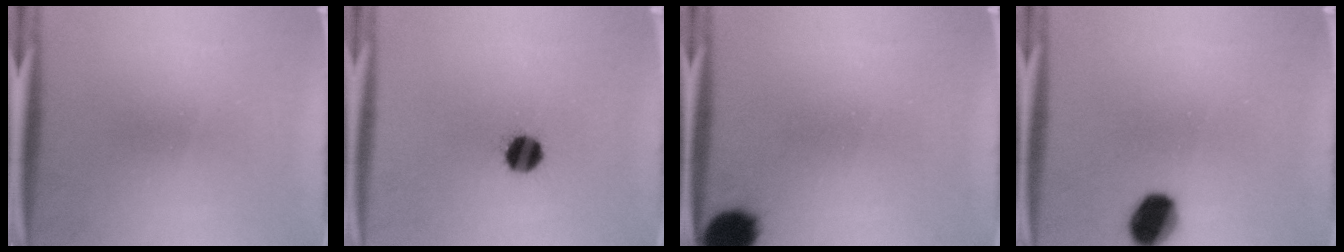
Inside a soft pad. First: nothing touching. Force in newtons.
{"total": 6.4}
{"total": 8.9}
{"total": 8.1}